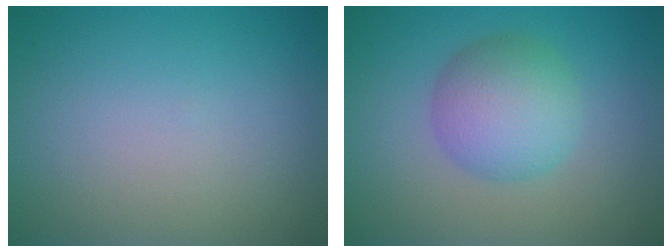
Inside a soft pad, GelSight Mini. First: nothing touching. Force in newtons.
{"total": 4.9, "press": 4.9, "slide": 0.0}